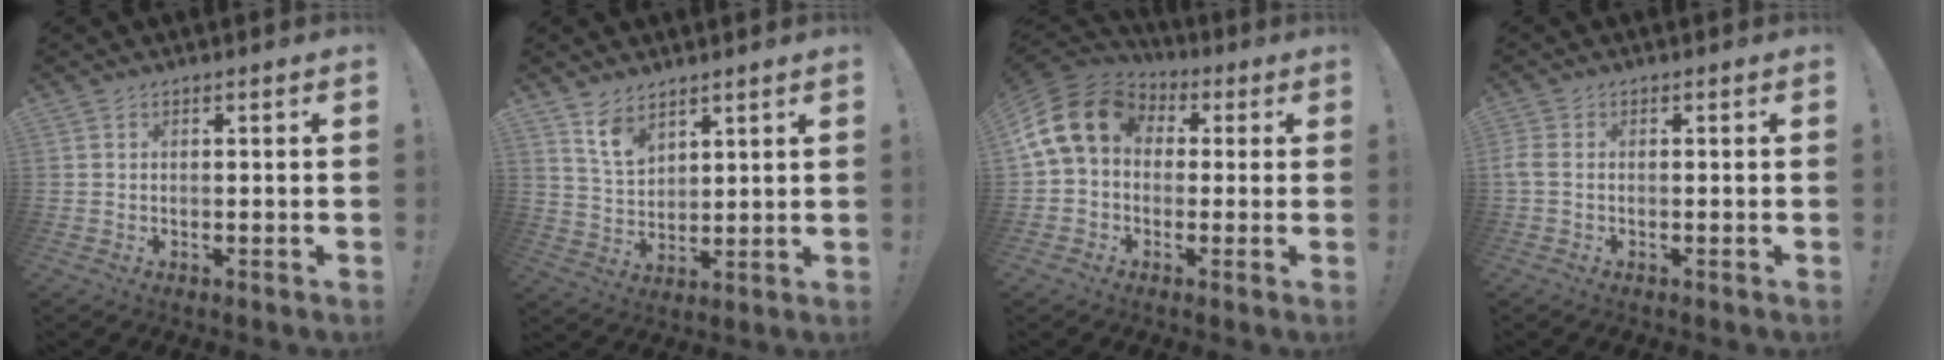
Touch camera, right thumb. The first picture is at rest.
{"total": 8.2, "force": [5.9, 4.6, 3.3], "torque": [-0.057, -0.034, 0.112]}
{"total": 15.2, "force": [3.1, 11.4, 9.6], "torque": [-0.162, 0.004, 0.059]}
{"total": 2.4, "force": [-0.2, 1.4, 1.9], "torque": [-0.044, 0.004, -0.003]}